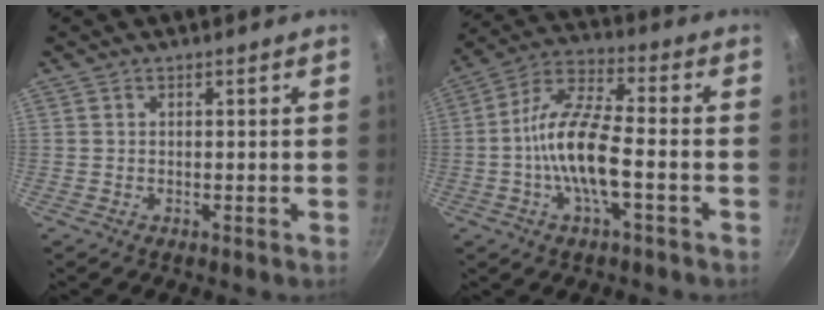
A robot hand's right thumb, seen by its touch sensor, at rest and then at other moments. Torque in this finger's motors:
{"motor_torque": [0.30, 1.21, 2.01, -0.76, 0.67]}